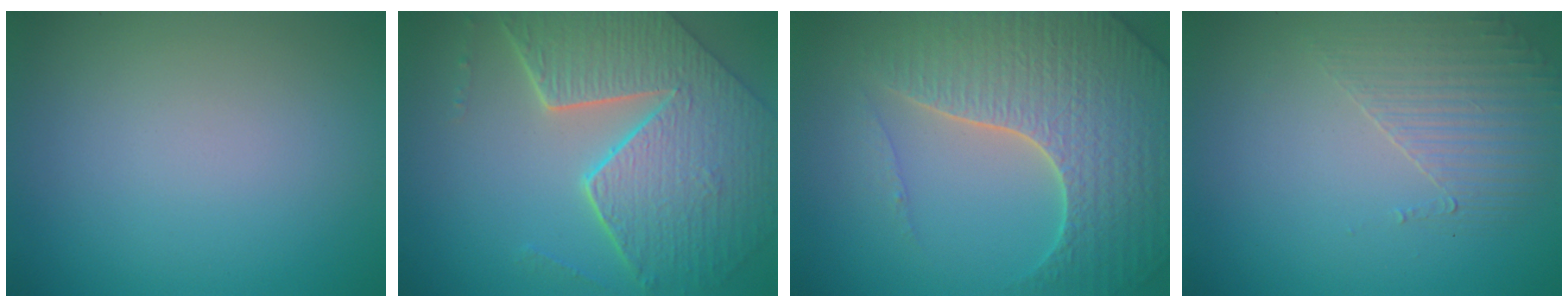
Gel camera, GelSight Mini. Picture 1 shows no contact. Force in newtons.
{"total": 8.7, "press": 6.3, "slide": 6.1}
{"total": 7.1, "press": 6.9, "slide": 1.7}
{"total": 1.8, "press": 1.2, "slide": 1.3}